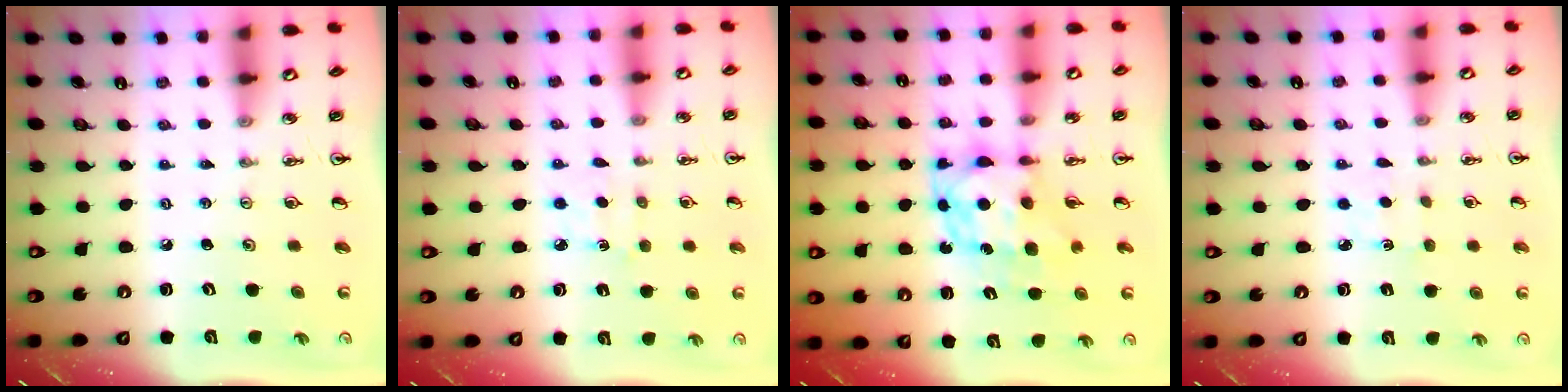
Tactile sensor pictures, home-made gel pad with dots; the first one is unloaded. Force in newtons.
{"total": 4.2, "press": 4.2, "slide": 0.6}
{"total": 8.1, "press": 8.0, "slide": 0.6}
{"total": 2.8, "press": 2.8, "slide": 0.4}